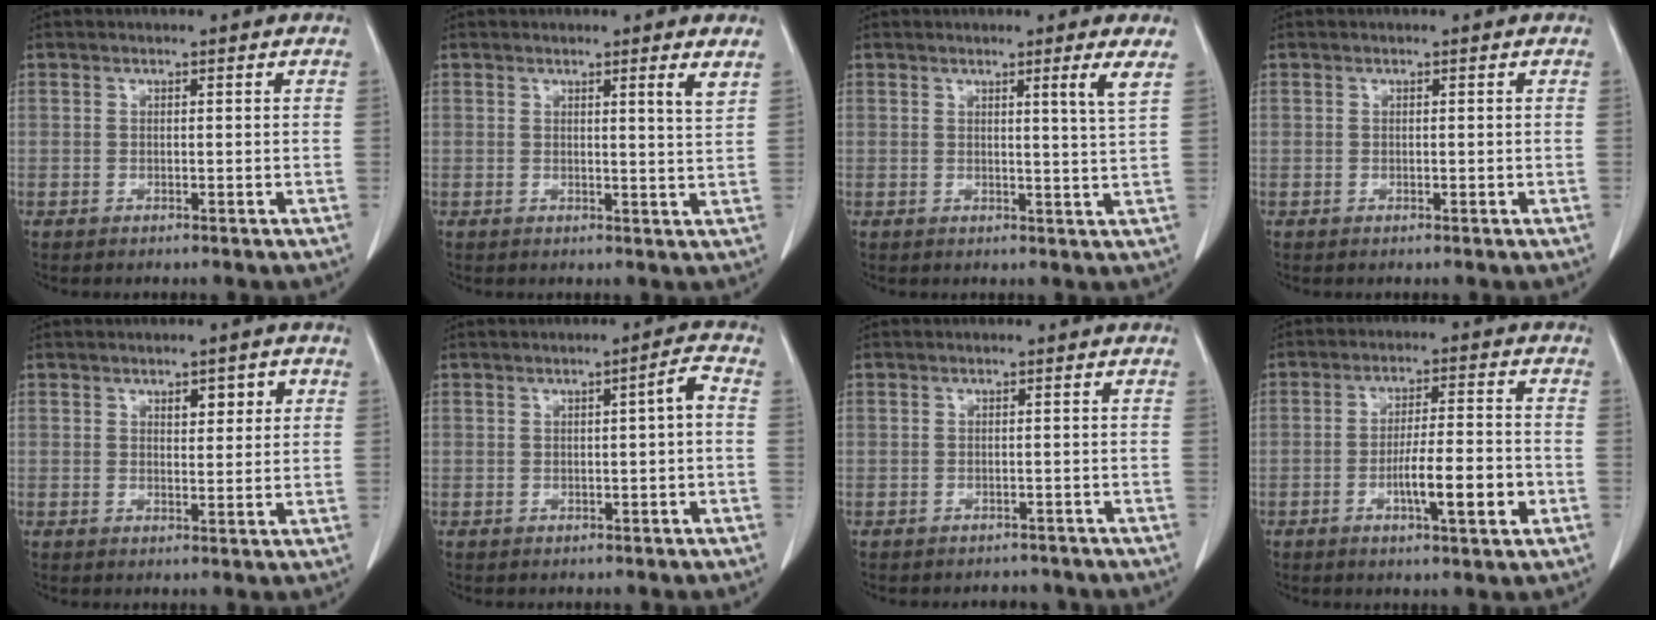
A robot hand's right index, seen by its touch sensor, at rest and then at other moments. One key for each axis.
{"total": 2.6, "fx": 1.7, "fy": -0.5, "fz": 1.8, "tx": -0.028, "ty": -0.016, "tz": 0.018}
{"total": 3.2, "fx": 1.7, "fy": -1.2, "fz": 2.4, "tx": -0.038, "ty": -0.017, "tz": 0.027}
{"total": 0.0}
{"total": 3.4, "fx": 1.5, "fy": 1.4, "fz": 2.8, "tx": -0.039, "ty": 0.005, "tz": 0.020}
{"total": 2.6, "fx": -0.1, "fy": 0.1, "fz": 2.6, "tx": -0.038, "ty": 0.007, "tz": -0.001}
{"total": 4.7, "fx": -4.2, "fy": 2.1, "fz": 0.6, "tx": -0.008, "ty": 0.002, "tz": -0.044}
{"total": 8.4, "fx": -2.9, "fy": 0.9, "fz": 7.8, "tx": -0.130, "ty": 0.001, "tz": -0.046}